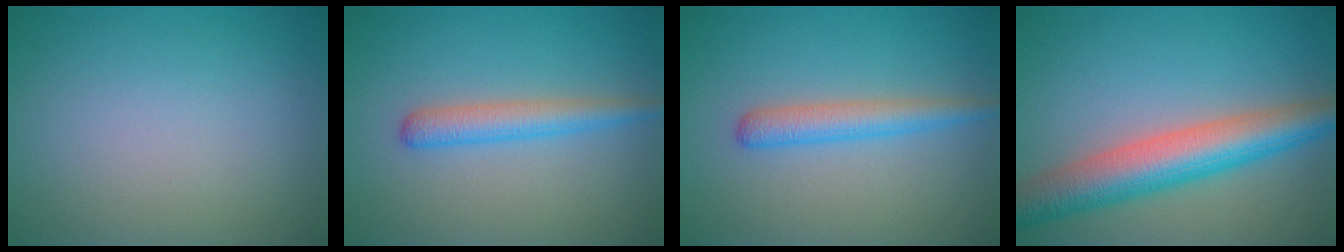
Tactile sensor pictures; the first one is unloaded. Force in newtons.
{"total": 2.8, "press": 2.8, "slide": 0.1}
{"total": 2.8, "press": 2.8, "slide": 0.1}
{"total": 7.6, "press": 7.6, "slide": 0.2}